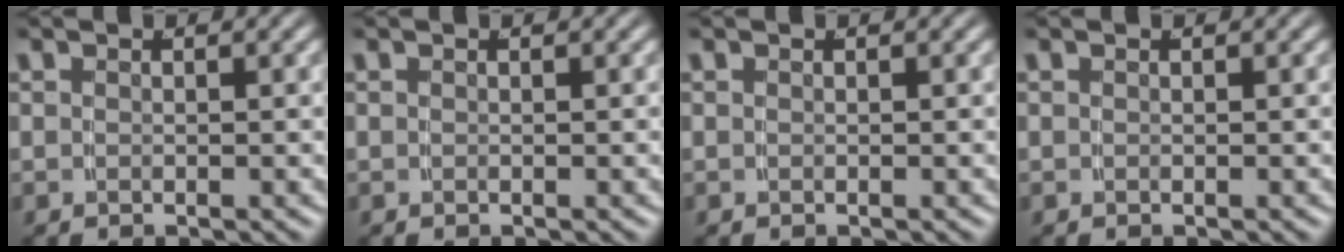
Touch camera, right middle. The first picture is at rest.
{"total": 0.0}
{"total": 0.0}
{"total": 0.0}